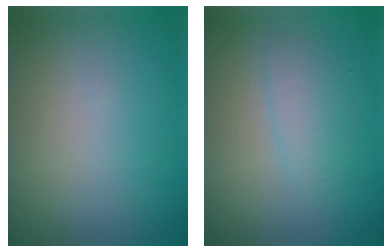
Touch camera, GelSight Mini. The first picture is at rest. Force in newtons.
{"total": 1.8, "press": 1.8, "slide": 0.1}